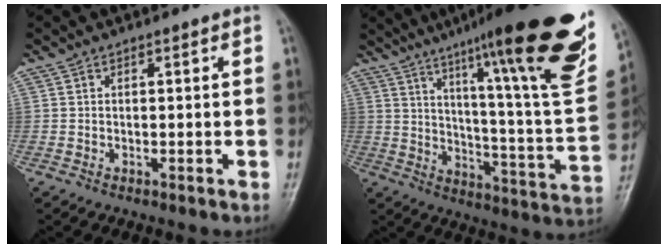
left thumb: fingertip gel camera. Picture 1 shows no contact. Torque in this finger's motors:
{"motor_torque": [1.69, 0.24, 1.64, -1.13, 0.45]}